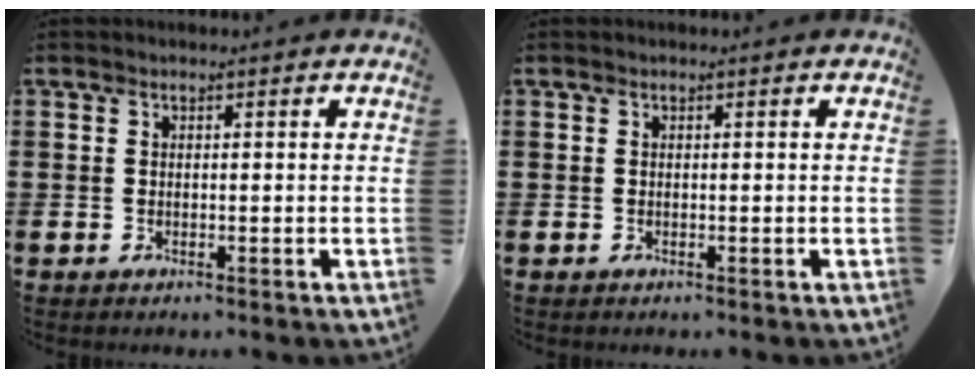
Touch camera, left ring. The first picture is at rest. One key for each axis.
{"total": 0.0}